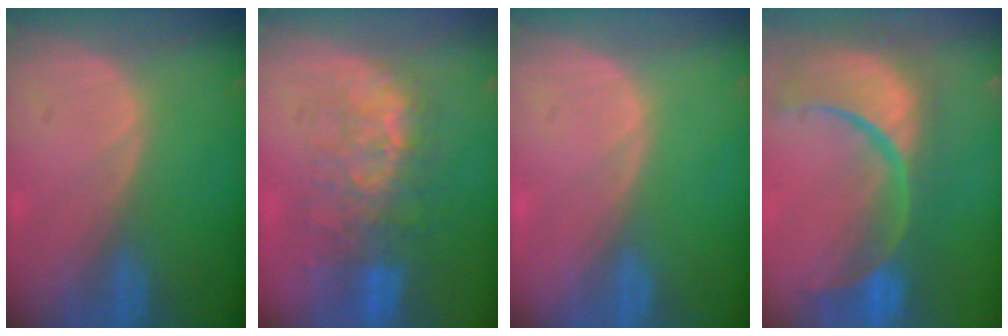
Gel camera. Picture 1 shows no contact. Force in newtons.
{"total": 9.8, "press": 8.3, "slide": 5.1}
{"total": 0.0}
{"total": 14.3, "press": 11.4, "slide": 8.7}